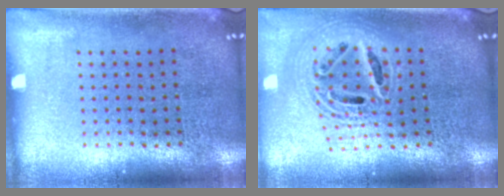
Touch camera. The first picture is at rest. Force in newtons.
{"total": 2.2, "press": 1.7, "slide": 1.4}